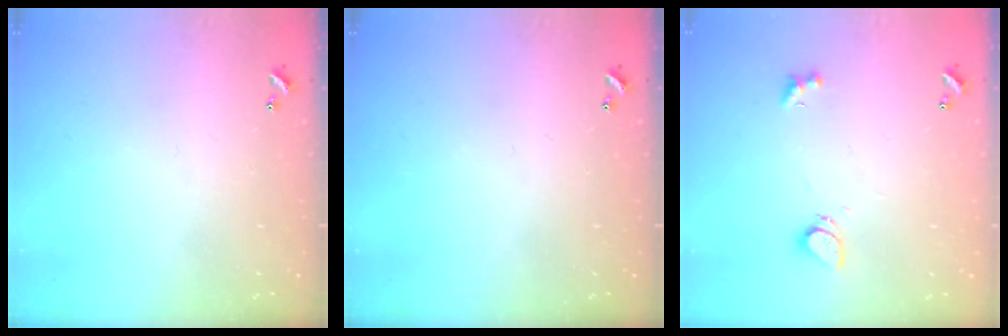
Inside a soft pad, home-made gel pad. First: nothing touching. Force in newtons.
{"total": 0.0}
{"total": 2.4, "press": 2.4, "slide": 0.5}